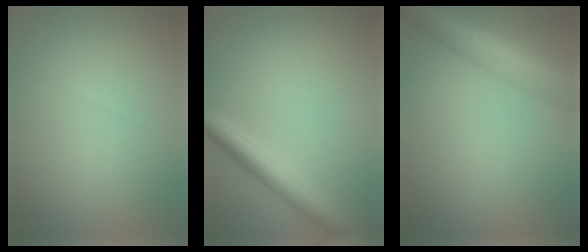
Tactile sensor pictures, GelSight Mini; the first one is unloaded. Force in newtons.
{"total": 3.8, "press": 3.8, "slide": 0.1}
{"total": 8.1, "press": 8.1, "slide": 0.2}